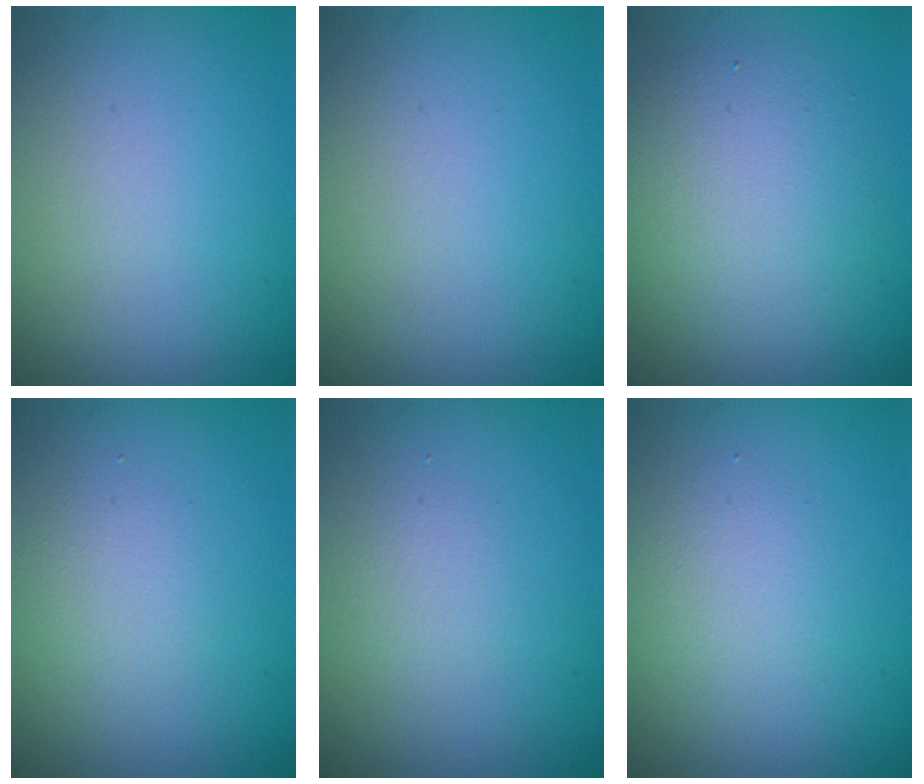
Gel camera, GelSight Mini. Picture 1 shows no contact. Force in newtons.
{"total": 0.0}
{"total": 4.9, "press": 4.9, "slide": 0.2}
{"total": 1.6, "press": 1.6, "slide": 0.1}
{"total": 1.2, "press": 1.2, "slide": 0.0}
{"total": 2.0, "press": 2.0, "slide": 0.1}